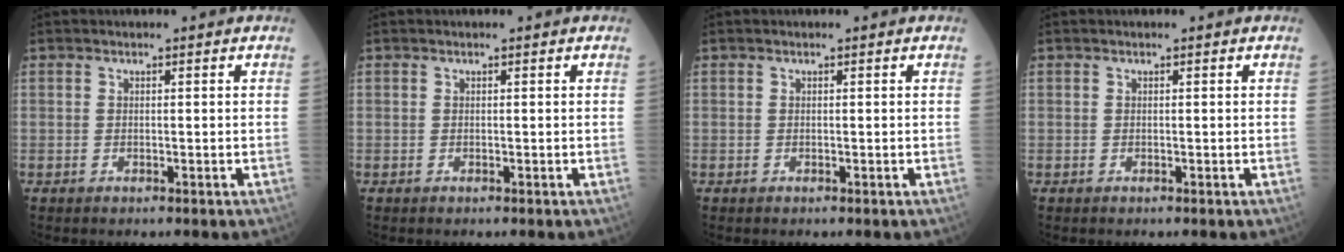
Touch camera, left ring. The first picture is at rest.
{"total": 0.0}
{"total": 0.0}
{"total": 0.0}